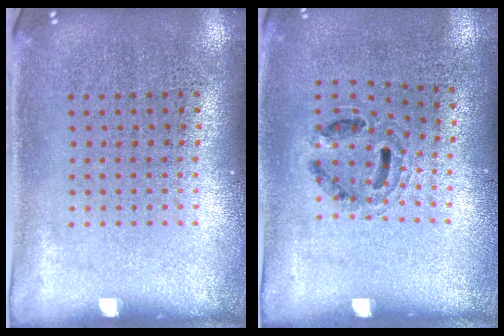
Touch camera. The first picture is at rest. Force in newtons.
{"total": 0.9, "press": 0.8, "slide": 0.4}